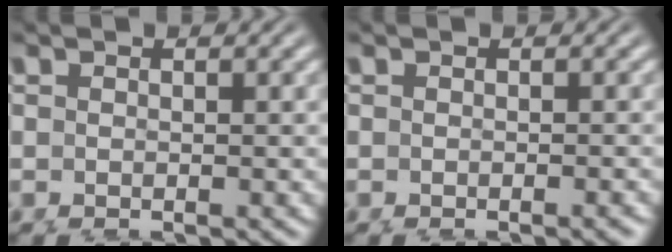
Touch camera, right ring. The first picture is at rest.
{"total": 0.6, "force": [-0.4, -0.1, 0.4], "torque": [-0.007, 0.003, -0.006]}